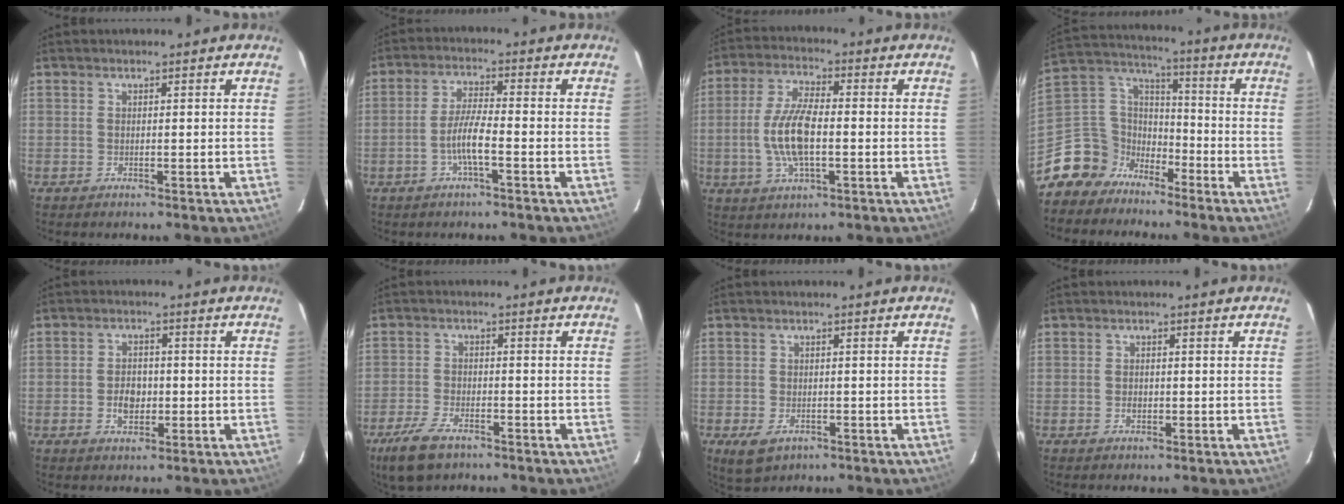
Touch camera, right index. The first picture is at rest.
{"total": 5.3, "force": [-2.3, 0.4, 4.8], "torque": [-0.098, 0.002, -0.043]}
{"total": 10.5, "force": [-1.7, 3.8, 9.7], "torque": [-0.200, 0.003, -0.033]}
{"total": 11.7, "force": [-8.6, 7.7, 1.4], "torque": [-0.064, 0.056, -0.166]}
{"total": 4.9, "force": [-1.1, 3.3, 3.5], "torque": [-0.066, 0.006, -0.015]}
{"total": 8.1, "force": [-5.5, 3.8, 4.6], "torque": [-0.124, -0.012, -0.104]}
{"total": 4.9, "force": [-2.3, 3.3, 2.8], "torque": [-0.062, -0.011, -0.033]}
{"total": 1.8, "force": [-0.5, 1.2, 1.2], "torque": [-0.024, 0.002, -0.009]}